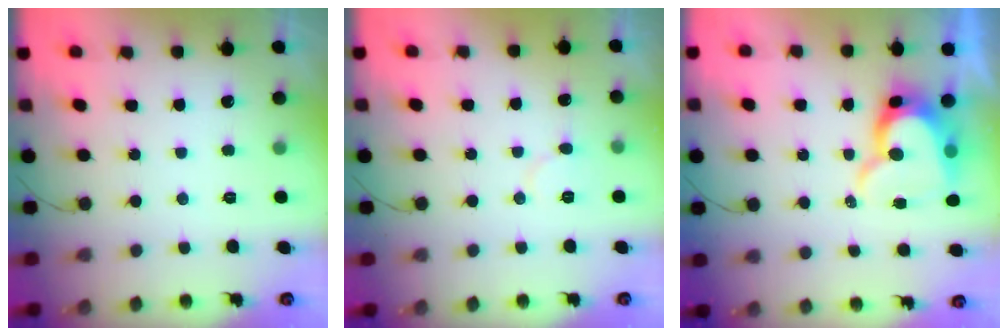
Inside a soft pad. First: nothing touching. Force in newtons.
{"total": 4.7, "press": 4.6, "slide": 0.4}
{"total": 13.5, "press": 13.4, "slide": 1.4}